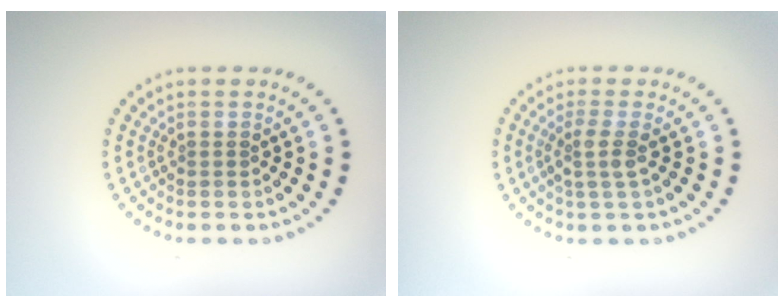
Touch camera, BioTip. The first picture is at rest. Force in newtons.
{"total": 1.9, "press": 1.5, "slide": 1.1}